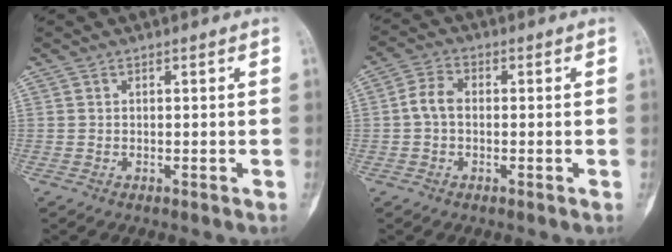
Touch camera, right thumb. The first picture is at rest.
{"total": 4.6, "force": [-0.2, 3.2, 3.3], "torque": [-0.062, 0.016, -0.010]}